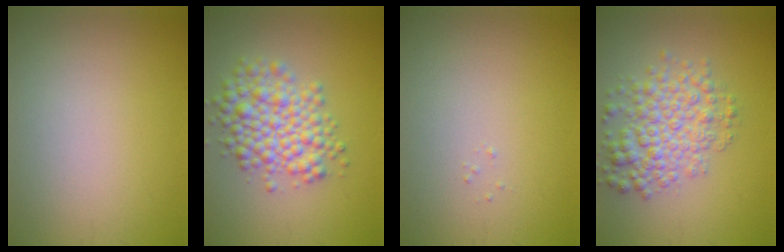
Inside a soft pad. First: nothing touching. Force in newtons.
{"total": 5.5, "press": 5.5, "slide": 0.2}
{"total": 0.0}
{"total": 5.1, "press": 5.1, "slide": 0.1}